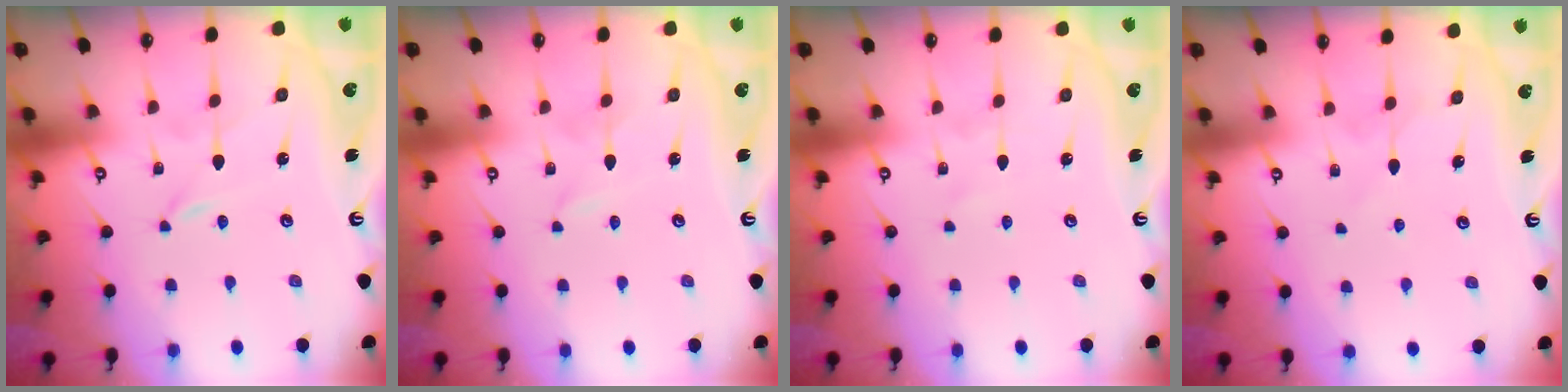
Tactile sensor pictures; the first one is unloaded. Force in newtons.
{"total": 1.7, "press": 1.7, "slide": 0.2}
{"total": 1.1, "press": 1.1, "slide": 0.1}
{"total": 4.6, "press": 4.6, "slide": 0.4}